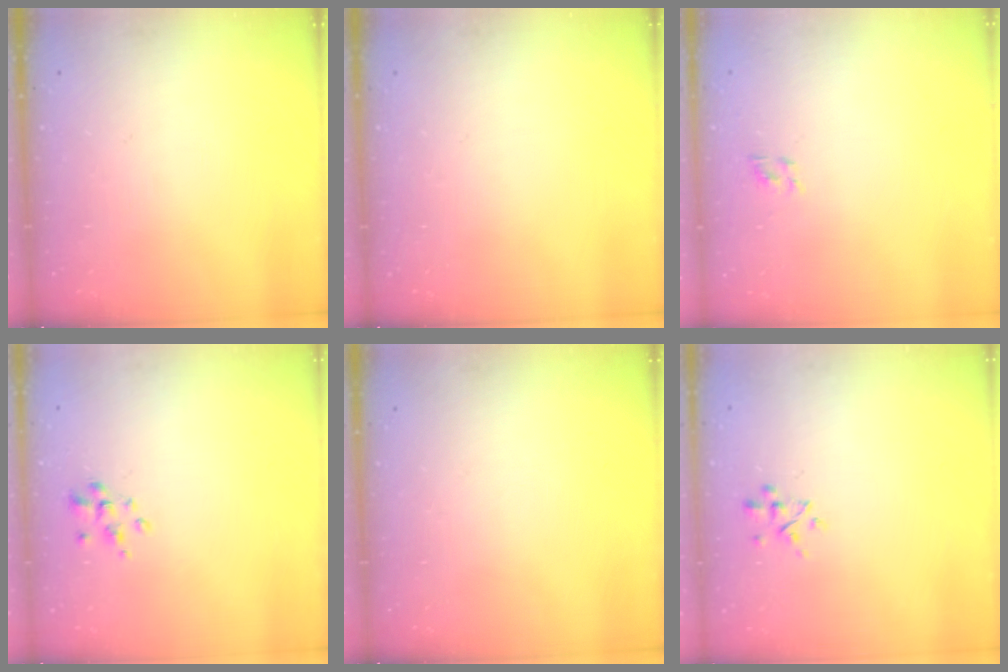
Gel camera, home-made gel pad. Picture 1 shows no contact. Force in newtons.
{"total": 0.0}
{"total": 1.2, "press": 1.0, "slide": 0.6}
{"total": 1.5, "press": 1.5, "slide": 0.5}
{"total": 0.0}
{"total": 2.8, "press": 2.7, "slide": 0.9}